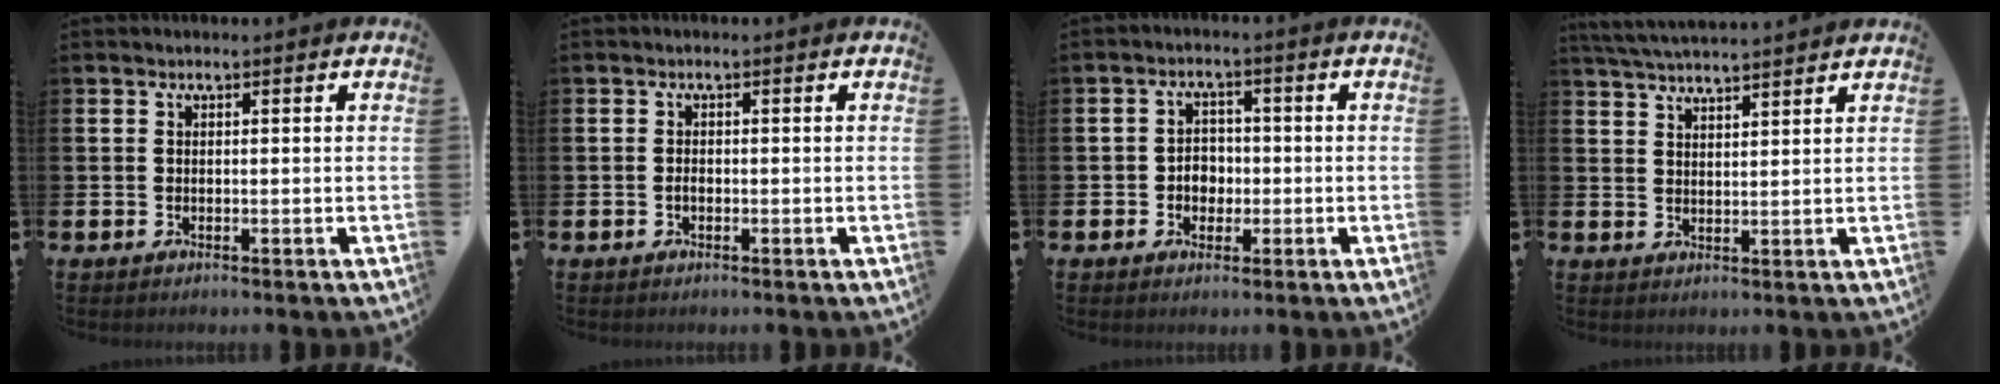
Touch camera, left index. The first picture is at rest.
{"total": 0.8, "force": [-0.3, 0.5, 0.5], "torque": [-0.005, -0.001, -0.008]}
{"total": 3.0, "force": [-0.8, 2.5, 1.5], "torque": [-0.020, 0.002, -0.022]}
{"total": 4.1, "force": [4.0, -0.4, 0.5], "torque": [-0.029, -0.016, 0.075]}